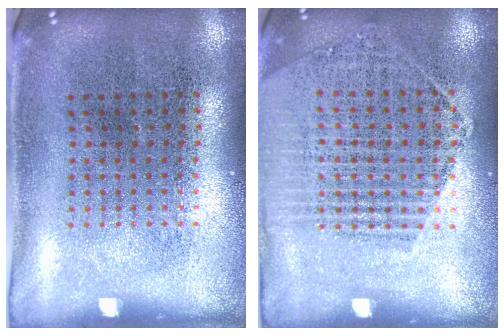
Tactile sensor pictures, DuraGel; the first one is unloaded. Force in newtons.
{"total": 1.4, "press": 1.4, "slide": 0.1}